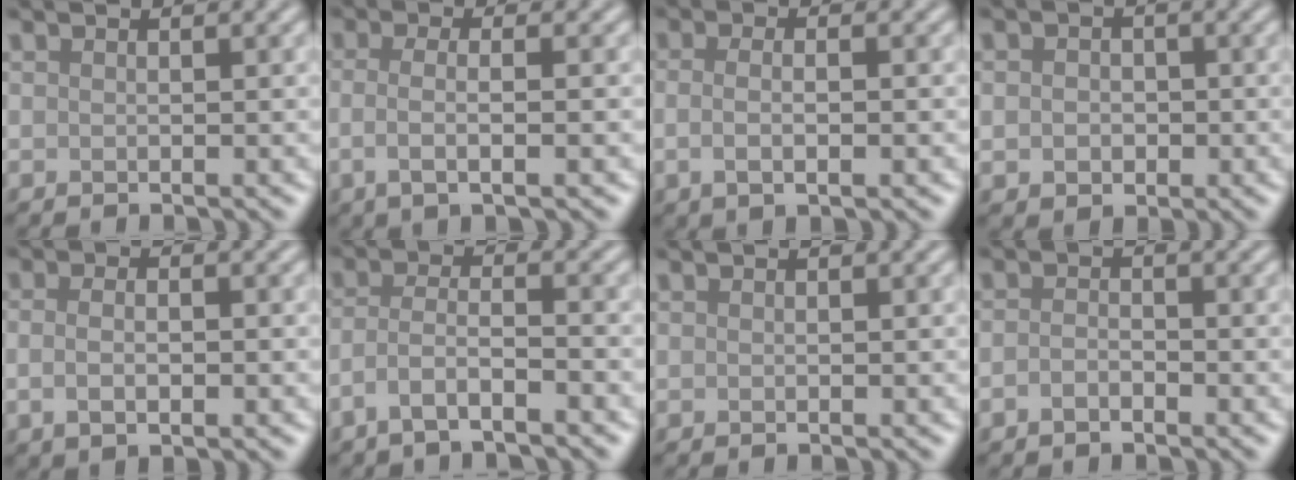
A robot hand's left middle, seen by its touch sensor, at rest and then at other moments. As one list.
[{"total": 3.4, "force": [-0.4, 1.2, 3.2], "torque": [-0.055, -0.007, -0.012]}, {"total": 3.0, "force": [-0.3, 1.2, 2.7], "torque": [-0.046, -0.008, -0.011]}, {"total": 2.5, "force": [-0.2, 2.1, 1.3], "torque": [-0.012, -0.004, -0.008]}, {"total": 3.1, "force": [-0.3, 1.6, 2.7], "torque": [-0.037, -0.007, -0.009]}, {"total": 3.4, "force": [-2.2, 0.7, 2.4], "torque": [-0.050, 0.007, -0.051]}, {"total": 0.0}, {"total": 1.3, "force": [-0.8, 0.6, 0.8], "torque": [-0.018, 0.001, -0.019]}]